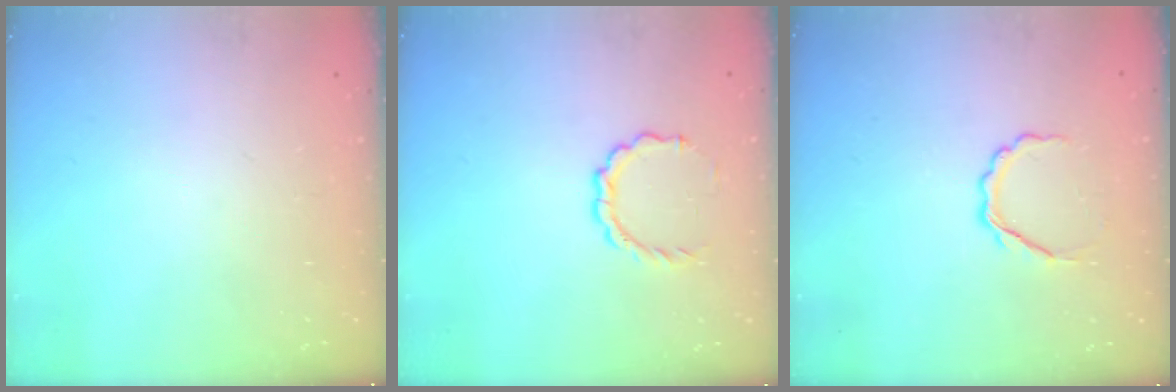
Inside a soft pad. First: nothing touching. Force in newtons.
{"total": 5.6, "press": 5.5, "slide": 1.3}
{"total": 4.7, "press": 4.6, "slide": 1.3}